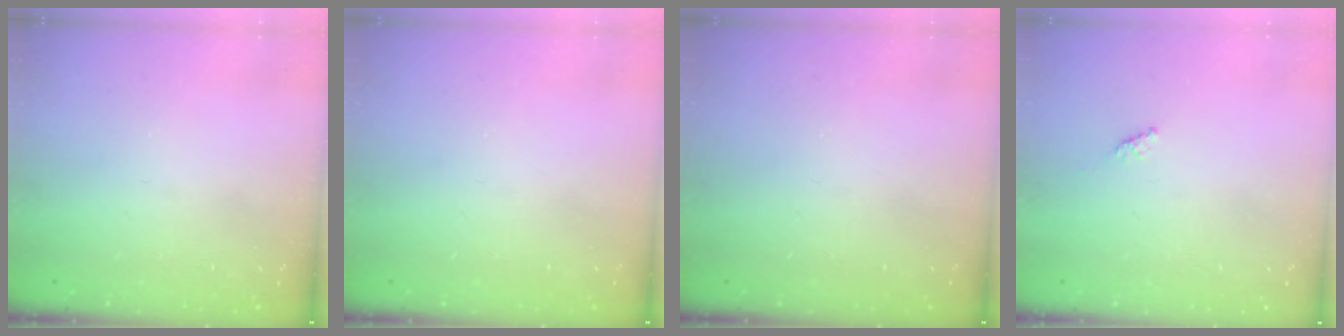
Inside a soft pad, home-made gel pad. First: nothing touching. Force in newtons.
{"total": 0.0}
{"total": 0.0}
{"total": 1.6, "press": 1.5, "slide": 0.4}